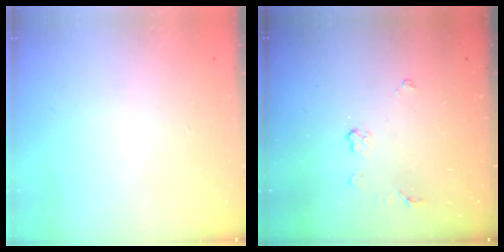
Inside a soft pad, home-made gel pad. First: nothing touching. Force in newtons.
{"total": 3.6, "press": 3.5, "slide": 0.6}